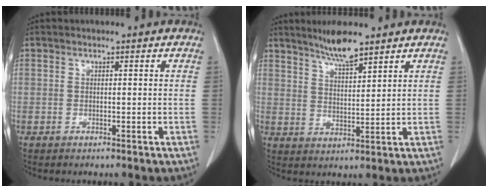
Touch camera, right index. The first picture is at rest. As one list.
[{"total": 5.9, "force": [4.9, 0.4, 3.3], "torque": [-0.065, -0.002, 0.091]}]